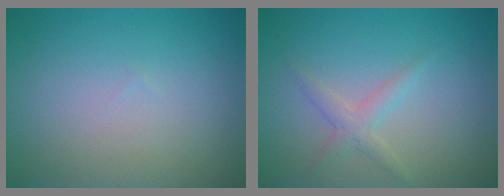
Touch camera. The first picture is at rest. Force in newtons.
{"total": 1.7, "press": 1.7, "slide": 0.1}